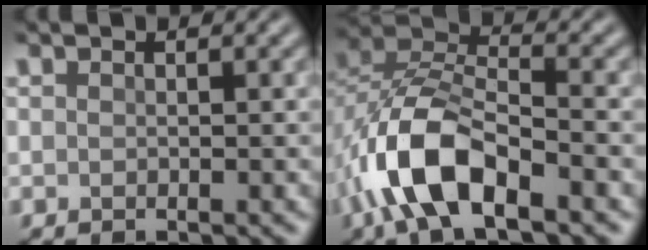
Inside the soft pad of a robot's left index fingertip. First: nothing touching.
{"total": 9.2, "force": [-4.2, 4.4, 6.9], "torque": [-0.146, 0.005, -0.089]}